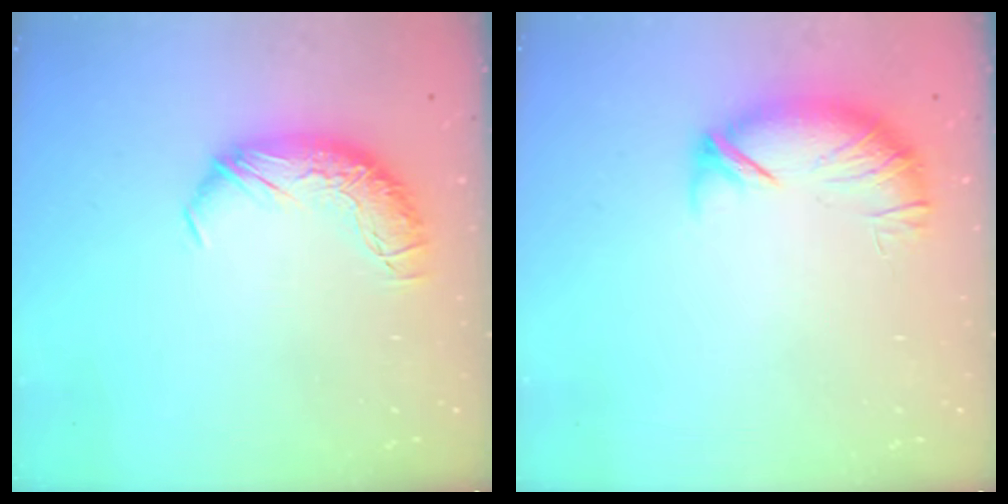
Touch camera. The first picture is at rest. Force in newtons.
{"total": 5.0, "press": 4.5, "slide": 2.1}